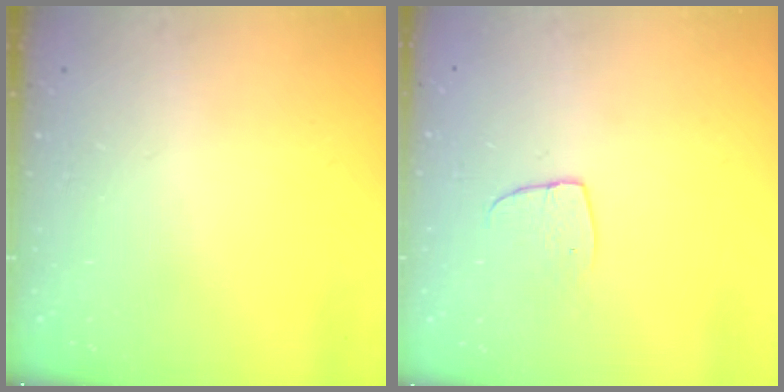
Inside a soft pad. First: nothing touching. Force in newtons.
{"total": 6.5, "press": 6.5, "slide": 0.5}